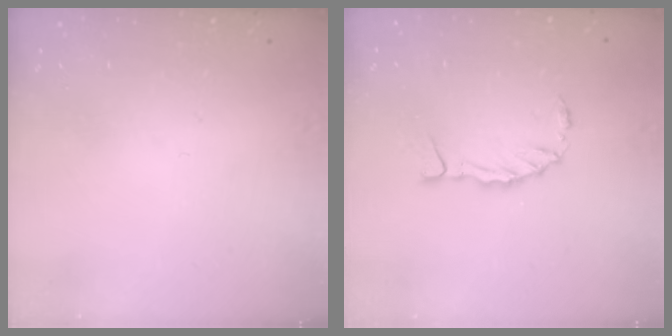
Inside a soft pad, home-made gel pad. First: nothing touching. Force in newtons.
{"total": 3.8, "press": 3.8, "slide": 0.2}